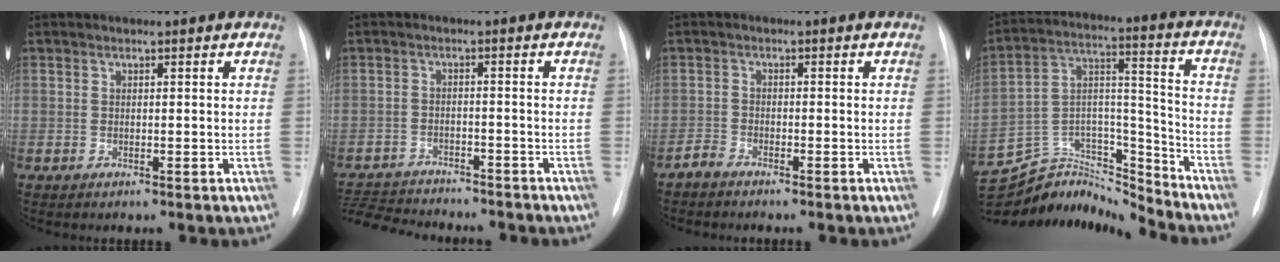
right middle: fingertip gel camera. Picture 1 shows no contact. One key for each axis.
{"total": 12.3, "fx": -11.6, "fy": 2.4, "fz": 3.6, "tx": -0.074, "ty": 0.002, "tz": -0.170}
{"total": 1.6, "fx": -1.6, "fy": 0.1, "fz": 0.3, "tx": -0.009, "ty": -0.003, "tz": -0.034}
{"total": 16.1, "fx": -15.9, "fy": 2.1, "fz": 0.6, "tx": -0.014, "ty": 0.067, "tz": -0.275}